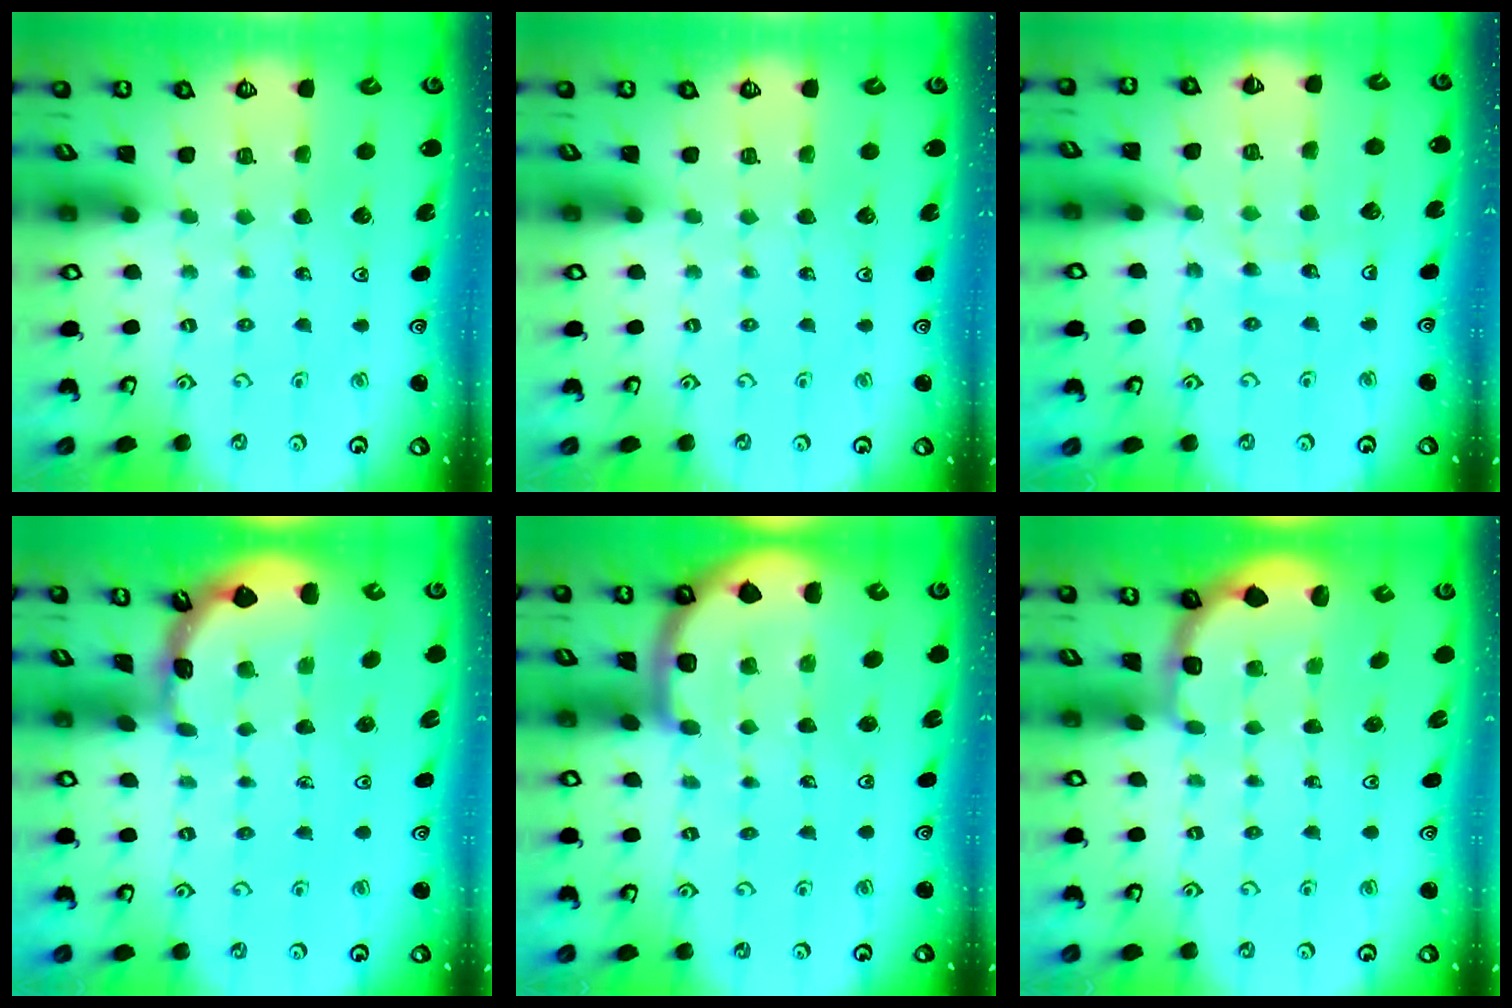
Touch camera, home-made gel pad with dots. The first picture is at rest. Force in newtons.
{"total": 0.0}
{"total": 9.5, "press": 9.4, "slide": 1.2}
{"total": 1.8, "press": 1.8, "slide": 0.1}
{"total": 4.0, "press": 4.0, "slide": 0.6}
{"total": 1.7, "press": 1.5, "slide": 0.6}